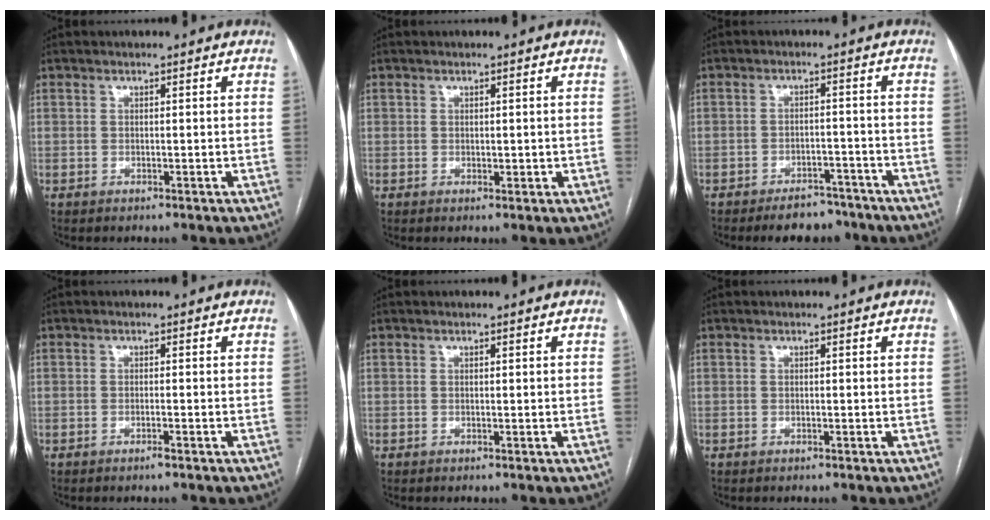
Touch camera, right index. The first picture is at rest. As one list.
[{"total": 1.3, "force": [0.1, 0.9, 0.9], "torque": [-0.010, 0.001, 0.005]}, {"total": 5.9, "force": [-4.9, 2.7, 2.0], "torque": [-0.022, 0.005, -0.070]}, {"total": 0.8, "force": [-0.6, -0.1, 0.5], "torque": [-0.014, -0.001, -0.010]}, {"total": 0.0}, {"total": 0.0}]